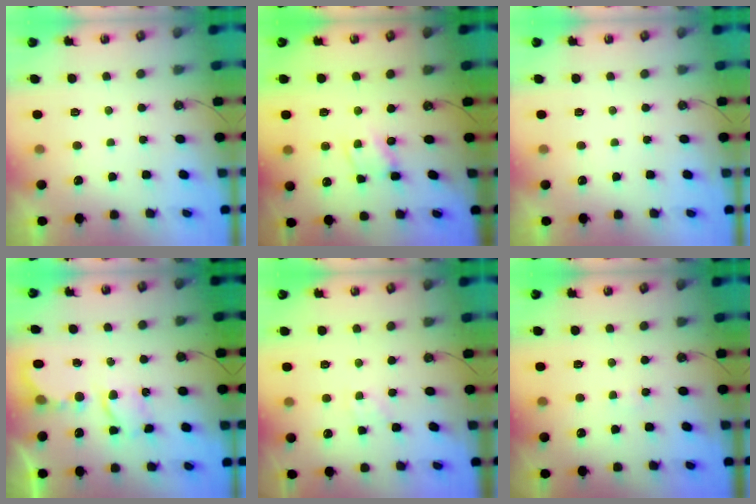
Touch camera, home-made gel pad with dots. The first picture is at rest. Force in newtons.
{"total": 2.8, "press": 2.8, "slide": 0.2}
{"total": 0.0}
{"total": 6.3, "press": 6.3, "slide": 0.3}
{"total": 2.3, "press": 2.2, "slide": 0.4}
{"total": 1.0, "press": 1.0, "slide": 0.1}